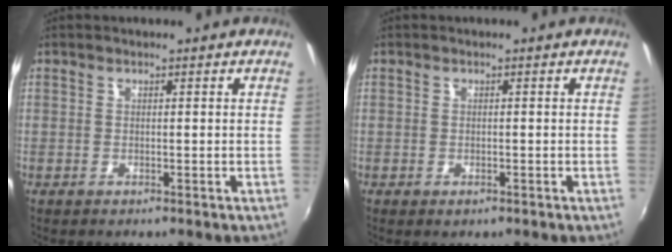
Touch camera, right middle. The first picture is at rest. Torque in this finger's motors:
{"motor_torque": [-0.23, 0.03, -0.08, -0.02]}